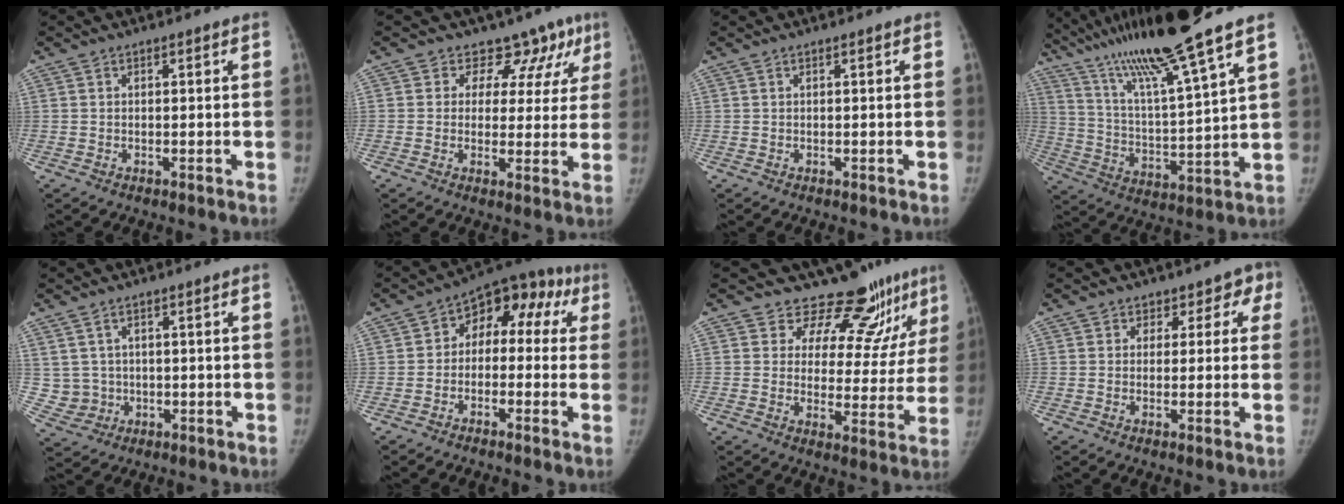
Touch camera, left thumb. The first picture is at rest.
{"total": 9.7, "force": [6.6, 6.6, 2.4], "torque": [0.018, -0.023, 0.060]}
{"total": 0.0}
{"total": 20.0, "force": [15.0, -0.3, 13.2], "torque": [-0.221, -0.058, 0.272]}
{"total": 4.5, "force": [0.5, 4.4, 1.1], "torque": [-0.003, -0.001, 0.018]}
{"total": 11.7, "force": [1.1, 8.3, 8.2], "torque": [-0.049, 0.052, -0.004]}
{"total": 12.5, "force": [11.0, 4.7, 3.6], "torque": [-0.004, -0.090, 0.146]}
{"total": 4.4, "force": [1.9, 3.9, 0.5], "torque": [0.043, 0.000, 0.005]}